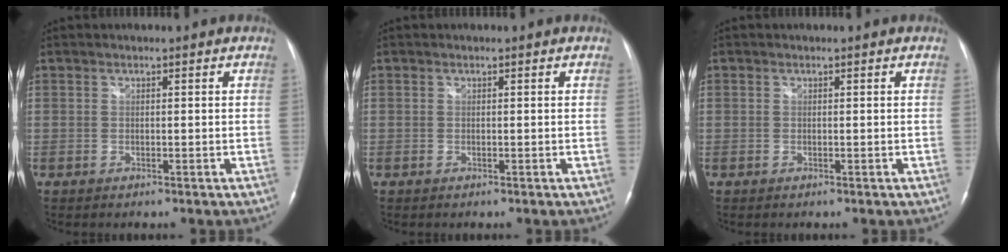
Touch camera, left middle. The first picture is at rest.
{"total": 0.0}
{"total": 0.0}